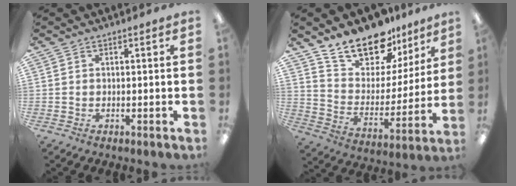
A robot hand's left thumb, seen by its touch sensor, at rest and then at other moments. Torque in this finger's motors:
{"motor_torque": [1.12, 1.09, 1.33, -1.44, 0.08]}